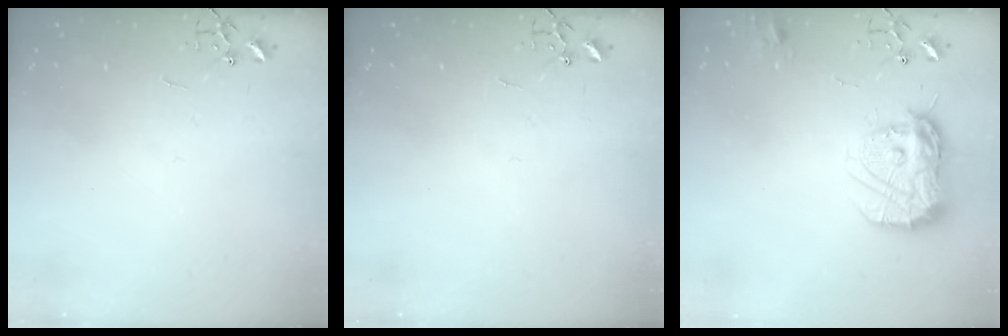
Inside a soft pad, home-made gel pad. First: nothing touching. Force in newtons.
{"total": 0.0}
{"total": 15.7, "press": 15.7, "slide": 1.4}